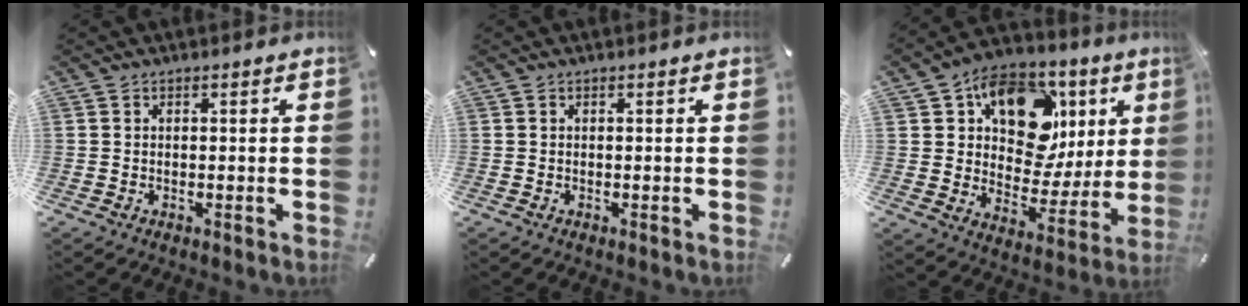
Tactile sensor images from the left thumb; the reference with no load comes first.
{"total": 0.0}
{"total": 17.3, "force": [7.7, 11.9, 9.9], "torque": [-0.150, -0.031, 0.137]}